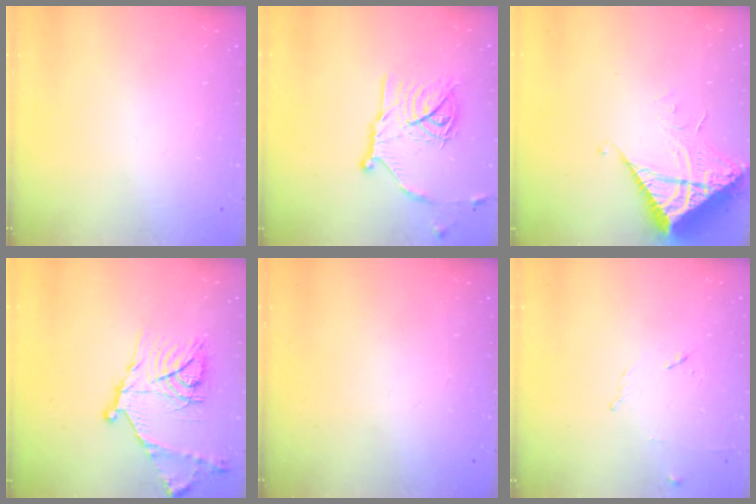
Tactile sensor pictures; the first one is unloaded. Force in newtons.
{"total": 17.0, "press": 17.0, "slide": 1.0}
{"total": 9.1, "press": 9.1, "slide": 0.9}
{"total": 17.5, "press": 17.5, "slide": 1.2}
{"total": 0.0}
{"total": 5.9, "press": 5.8, "slide": 1.1}